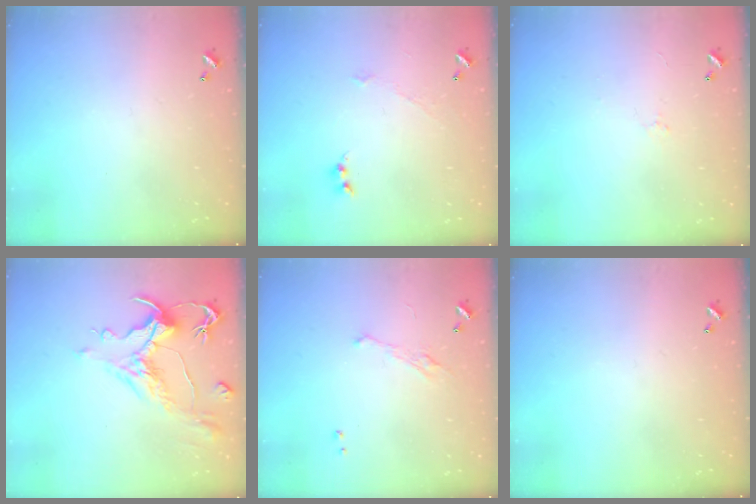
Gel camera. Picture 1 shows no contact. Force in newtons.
{"total": 1.9, "press": 1.8, "slide": 0.4}
{"total": 0.5, "press": 0.1, "slide": 0.5}
{"total": 1.6, "press": 0.7, "slide": 1.4}
{"total": 2.3, "press": 2.1, "slide": 0.8}
{"total": 0.0}